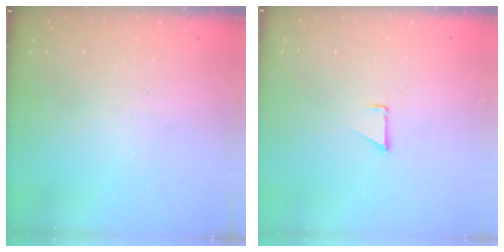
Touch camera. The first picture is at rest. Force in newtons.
{"total": 0.7, "press": 0.7, "slide": 0.1}